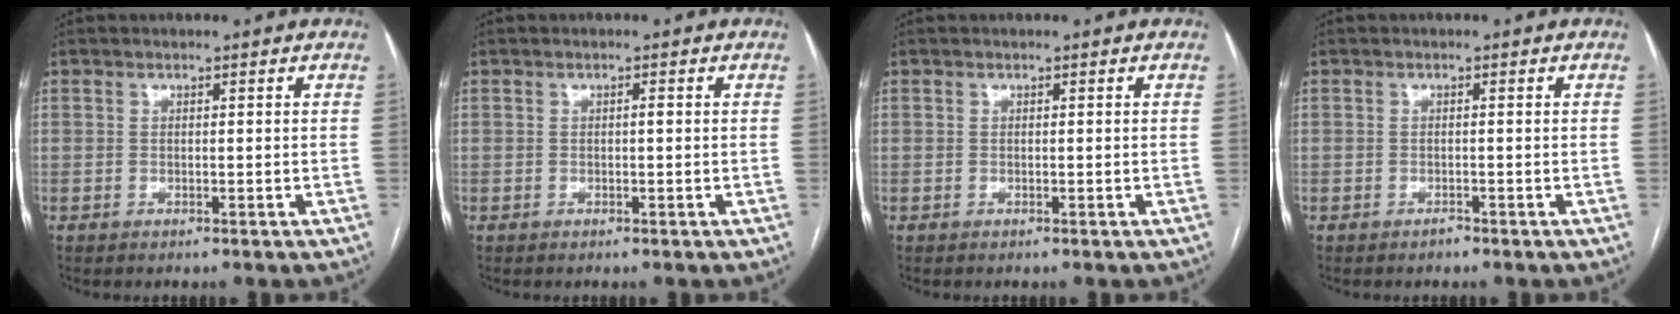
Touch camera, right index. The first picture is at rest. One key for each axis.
{"total": 0.6, "fx": 0.0, "fy": 0.1, "fz": 0.5, "tx": -0.009, "ty": 0.001, "tz": -0.001}
{"total": 0.0}
{"total": 0.7, "fx": -0.6, "fy": 0.3, "fz": 0.2, "tx": -0.001, "ty": 0.001, "tz": -0.011}